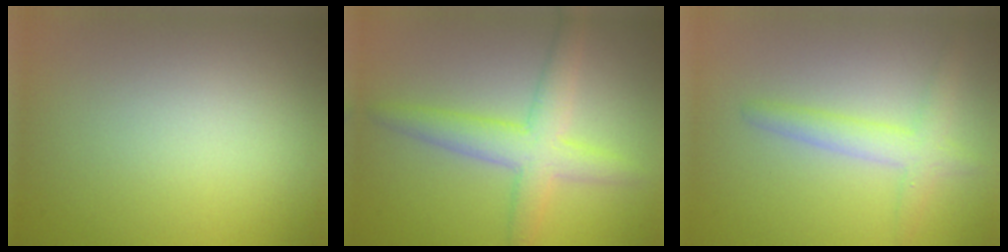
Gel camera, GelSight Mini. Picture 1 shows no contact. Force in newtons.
{"total": 4.5, "press": 4.5, "slide": 0.1}
{"total": 2.7, "press": 2.6, "slide": 0.1}